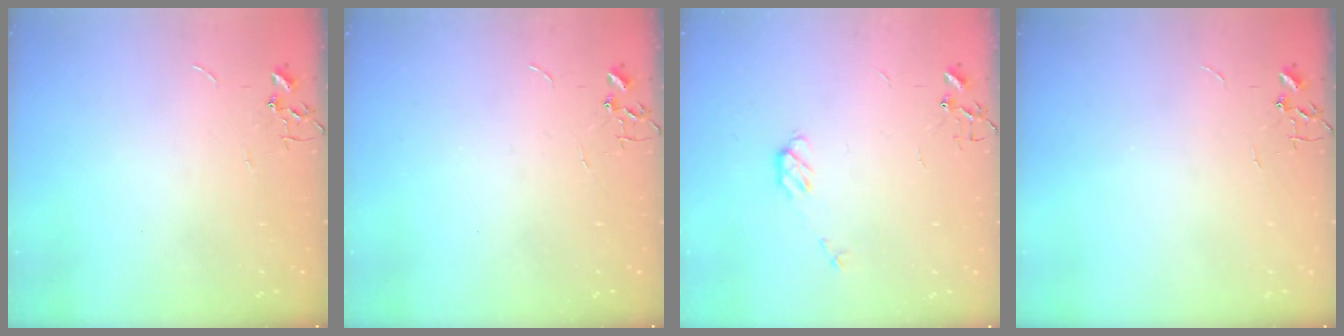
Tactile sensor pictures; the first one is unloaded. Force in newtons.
{"total": 0.0}
{"total": 5.1, "press": 5.0, "slide": 0.8}
{"total": 0.0}